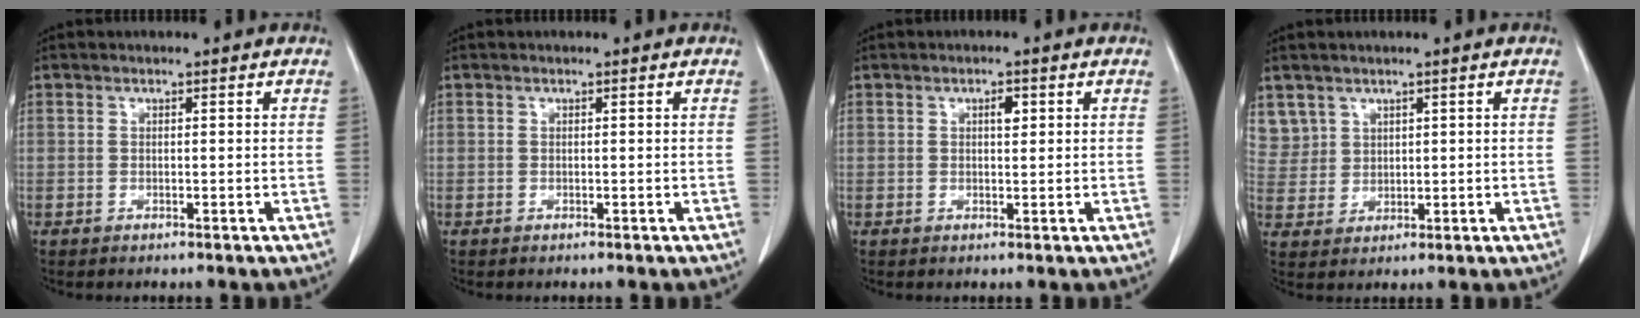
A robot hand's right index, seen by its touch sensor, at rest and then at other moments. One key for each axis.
{"total": 0.0}
{"total": 1.6, "fx": 0.6, "fy": 0.7, "fz": 1.4, "tx": -0.022, "ty": 0.001, "tz": 0.009}
{"total": 5.2, "fx": 3.3, "fy": 4.0, "fz": -0.1, "tx": 0.010, "ty": 0.005, "tz": 0.073}